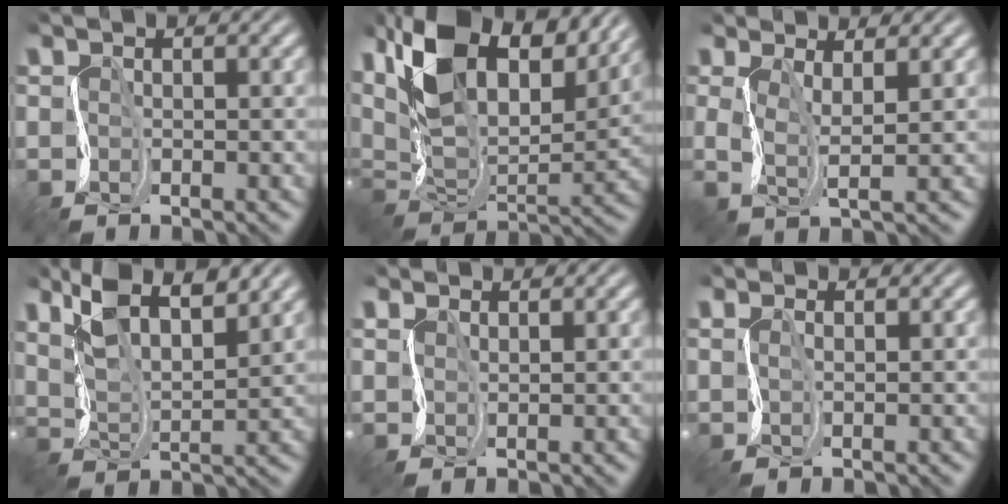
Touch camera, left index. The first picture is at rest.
{"total": 13.6, "force": [8.7, 6.4, 8.2], "torque": [-0.166, 0.018, 0.155]}
{"total": 2.8, "force": [1.4, 0.6, 2.3], "torque": [-0.059, -0.004, 0.024]}
{"total": 6.7, "force": [5.0, 1.9, 4.0], "torque": [-0.087, 0.007, 0.090]}
{"total": 1.5, "force": [1.5, 0.2, -0.4], "torque": [0.003, 0.002, 0.033]}
{"total": 0.9, "force": [0.8, 0.3, 0.2], "torque": [-0.004, 0.002, 0.022]}